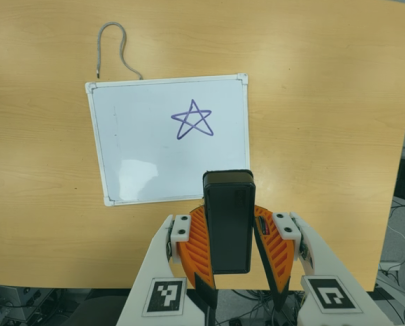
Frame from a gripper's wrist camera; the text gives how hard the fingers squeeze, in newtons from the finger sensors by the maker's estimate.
{"total": 7.9, "left": 7.4, "right": 8.4}